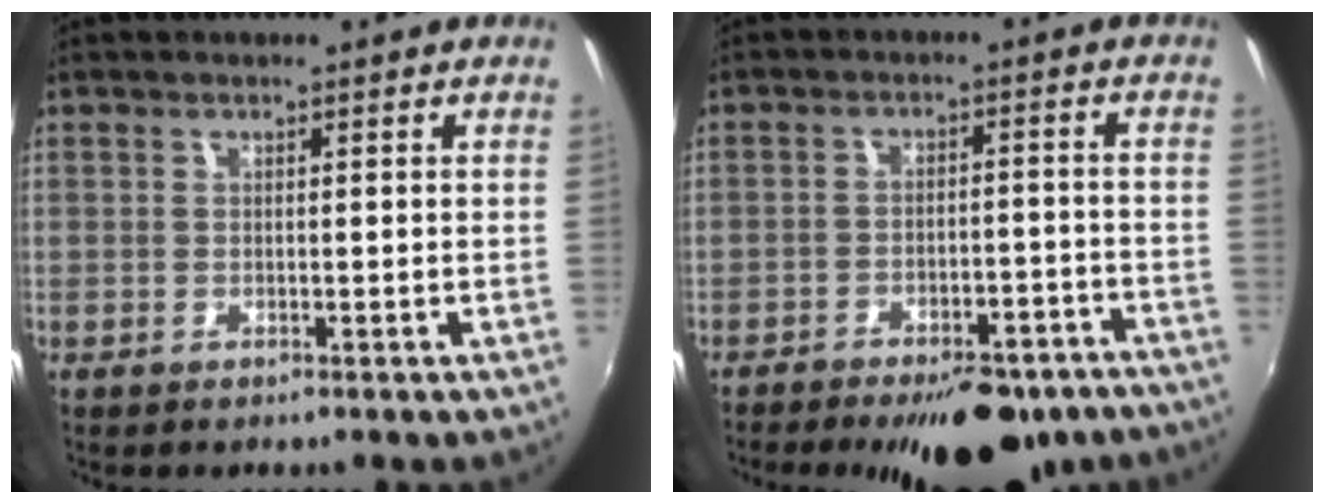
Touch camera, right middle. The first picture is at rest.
{"total": 17.0, "force": [-13.3, 6.3, 8.4], "torque": [-0.143, -0.003, -0.152]}